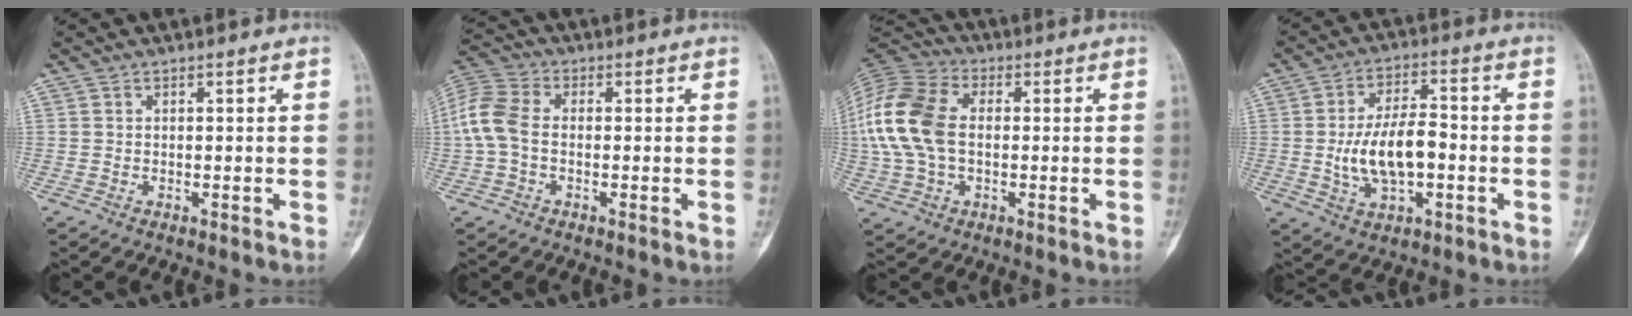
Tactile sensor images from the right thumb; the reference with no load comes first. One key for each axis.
{"total": 7.8, "fx": -0.6, "fy": 5.2, "fz": 5.9, "tx": -0.132, "ty": 0.019, "tz": -0.023}
{"total": 15.6, "fx": 0.3, "fy": 10.2, "fz": 11.8, "tx": -0.257, "ty": 0.026, "tz": 0.000}
{"total": 11.6, "fx": -1.5, "fy": 5.7, "fz": 9.9, "tx": -0.175, "ty": 0.019, "tz": -0.025}